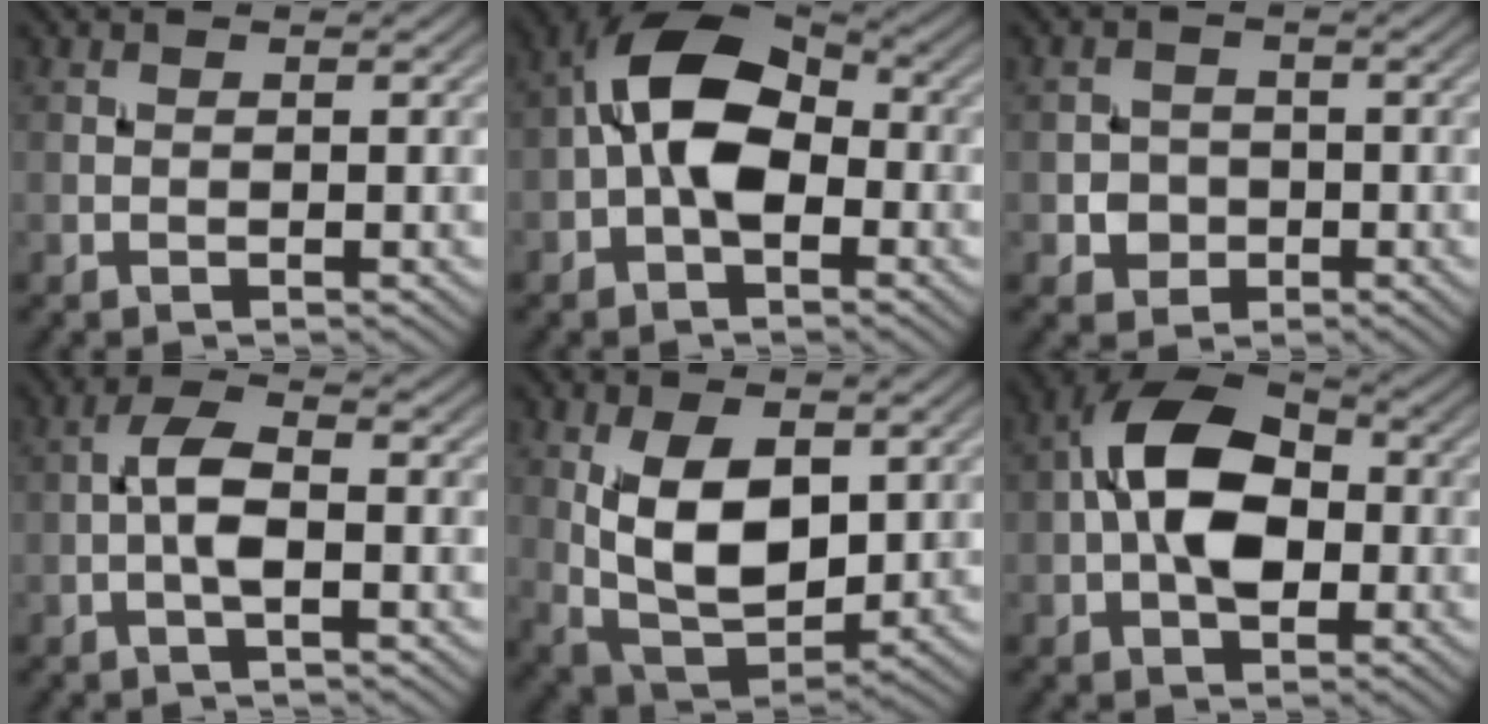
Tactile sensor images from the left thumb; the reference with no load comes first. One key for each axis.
{"total": 9.8, "fx": -1.0, "fy": 5.9, "fz": 7.8, "tx": -0.145, "ty": 0.018, "tz": -0.034}
{"total": 2.9, "fx": -0.8, "fy": 2.7, "fz": 0.8, "tx": -0.011, "ty": -0.004, "tz": -0.021}
{"total": 4.1, "fx": -0.9, "fy": 1.3, "fz": 3.8, "tx": -0.078, "ty": 0.011, "tz": -0.027}
{"total": 10.9, "fx": 2.0, "fy": 6.1, "fz": 8.7, "tx": -0.182, "ty": -0.010, "tz": 0.040}
{"total": 10.3, "fx": -0.6, "fy": 6.3, "fz": 8.2, "tx": -0.151, "ty": 0.015, "tz": -0.026}